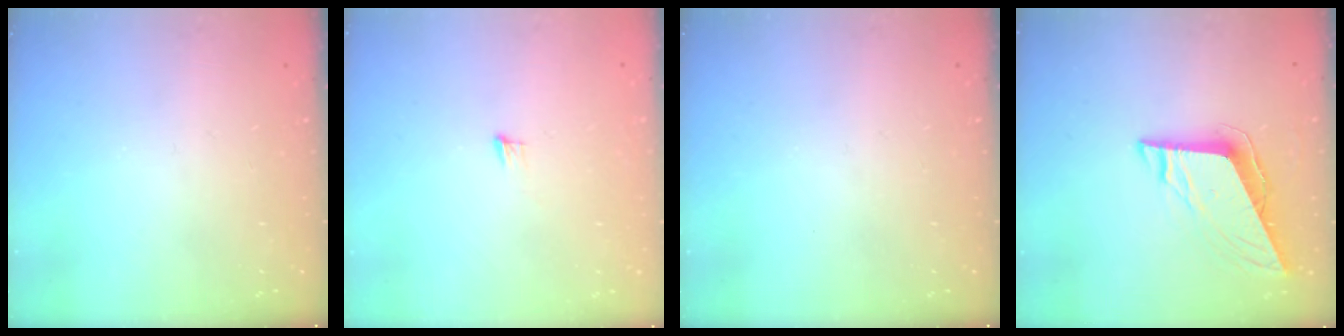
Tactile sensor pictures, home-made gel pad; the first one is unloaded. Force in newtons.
{"total": 3.9, "press": 3.8, "slide": 0.9}
{"total": 0.0}
{"total": 8.9, "press": 8.8, "slide": 1.2}